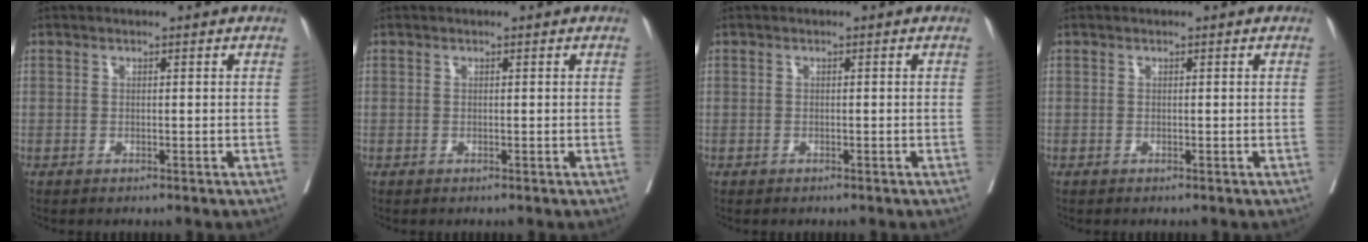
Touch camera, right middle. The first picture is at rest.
{"total": 0.0}
{"total": 0.0}
{"total": 0.0}